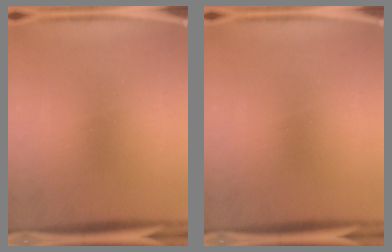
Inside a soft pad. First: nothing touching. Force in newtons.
{"total": 0.0}